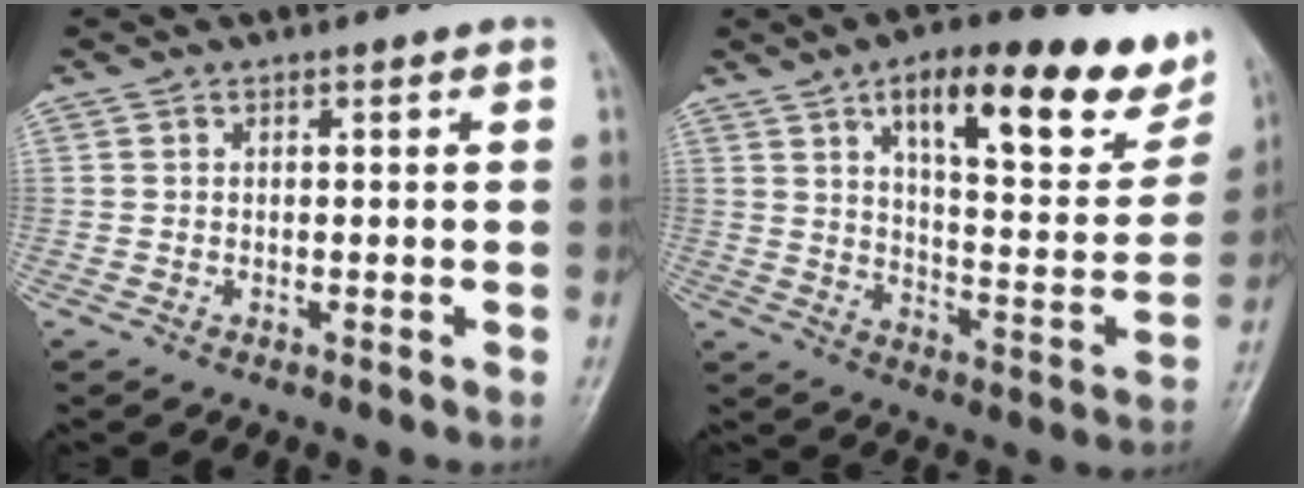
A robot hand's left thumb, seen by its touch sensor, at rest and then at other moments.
{"total": 24.1, "force": [13.8, 8.9, 17.6], "torque": [-0.194, -0.042, 0.202]}